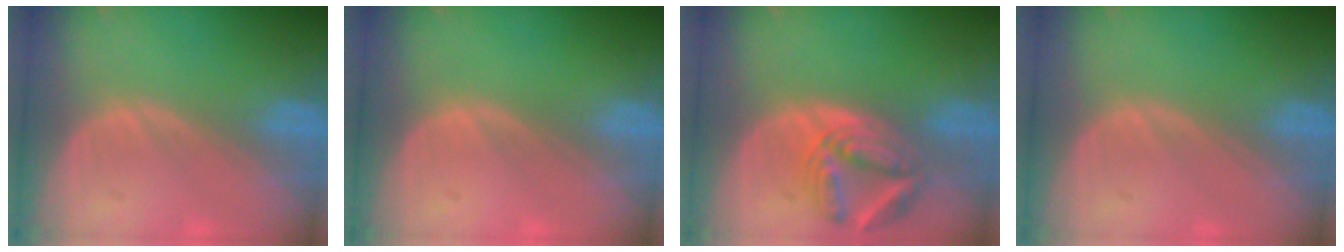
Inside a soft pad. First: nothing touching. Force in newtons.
{"total": 0.0}
{"total": 6.5, "press": 6.4, "slide": 1.3}
{"total": 0.0}